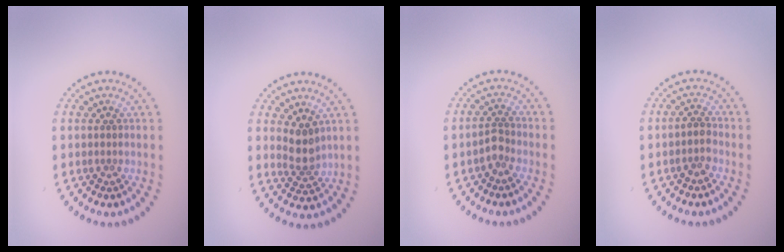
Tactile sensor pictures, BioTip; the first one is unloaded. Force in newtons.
{"total": 2.3, "press": 1.8, "slide": 1.4}
{"total": 1.3, "press": 1.1, "slide": 0.8}
{"total": 1.6, "press": 1.3, "slide": 0.9}